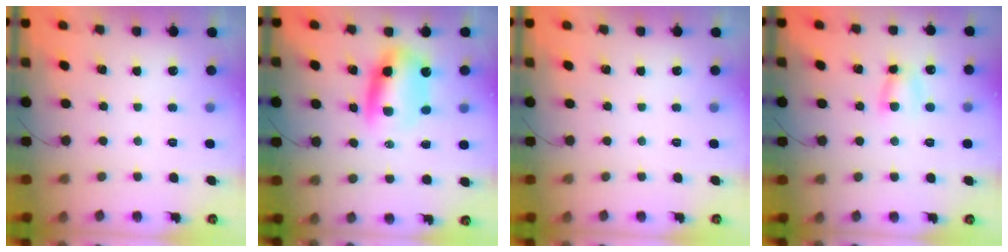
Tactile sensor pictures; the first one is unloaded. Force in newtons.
{"total": 9.1, "press": 8.8, "slide": 2.4}
{"total": 0.0}
{"total": 5.2, "press": 5.2, "slide": 0.6}